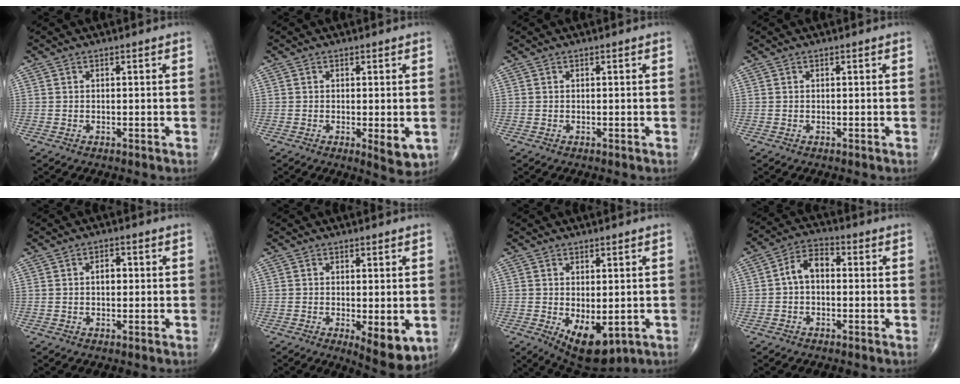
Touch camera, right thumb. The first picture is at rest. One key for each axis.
{"total": 4.4, "fx": -0.9, "fy": 1.6, "fz": 4.0, "tx": -0.053, "ty": -0.012, "tz": -0.009}
{"total": 0.0}
{"total": 0.0}
{"total": 2.5, "fx": 0.2, "fy": 1.6, "fz": 1.9, "tx": -0.021, "ty": 0.008, "tz": 0.000}
{"total": 7.3, "fx": -1.7, "fy": 2.6, "fz": 6.6, "tx": -0.089, "ty": -0.021, "tz": -0.020}
{"total": 9.3, "fx": -2.3, "fy": 4.7, "fz": 7.7, "tx": -0.102, "ty": -0.013, "tz": -0.016}
{"total": 5.9, "fx": -0.1, "fy": 3.8, "fz": 4.5, "tx": -0.071, "ty": 0.023, "tz": -0.014}